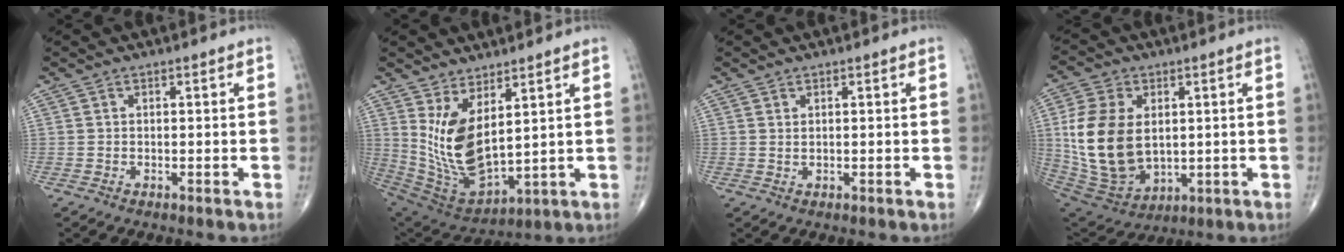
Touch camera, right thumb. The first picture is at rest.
{"total": 13.9, "force": [4.4, 6.2, 11.6], "torque": [-0.215, -0.039, 0.111]}
{"total": 0.6, "force": [0.4, 0.2, 0.4], "torque": [-0.004, -0.001, 0.008]}
{"total": 17.5, "force": [1.7, 11.4, 13.2], "torque": [-0.254, -0.015, 0.049]}